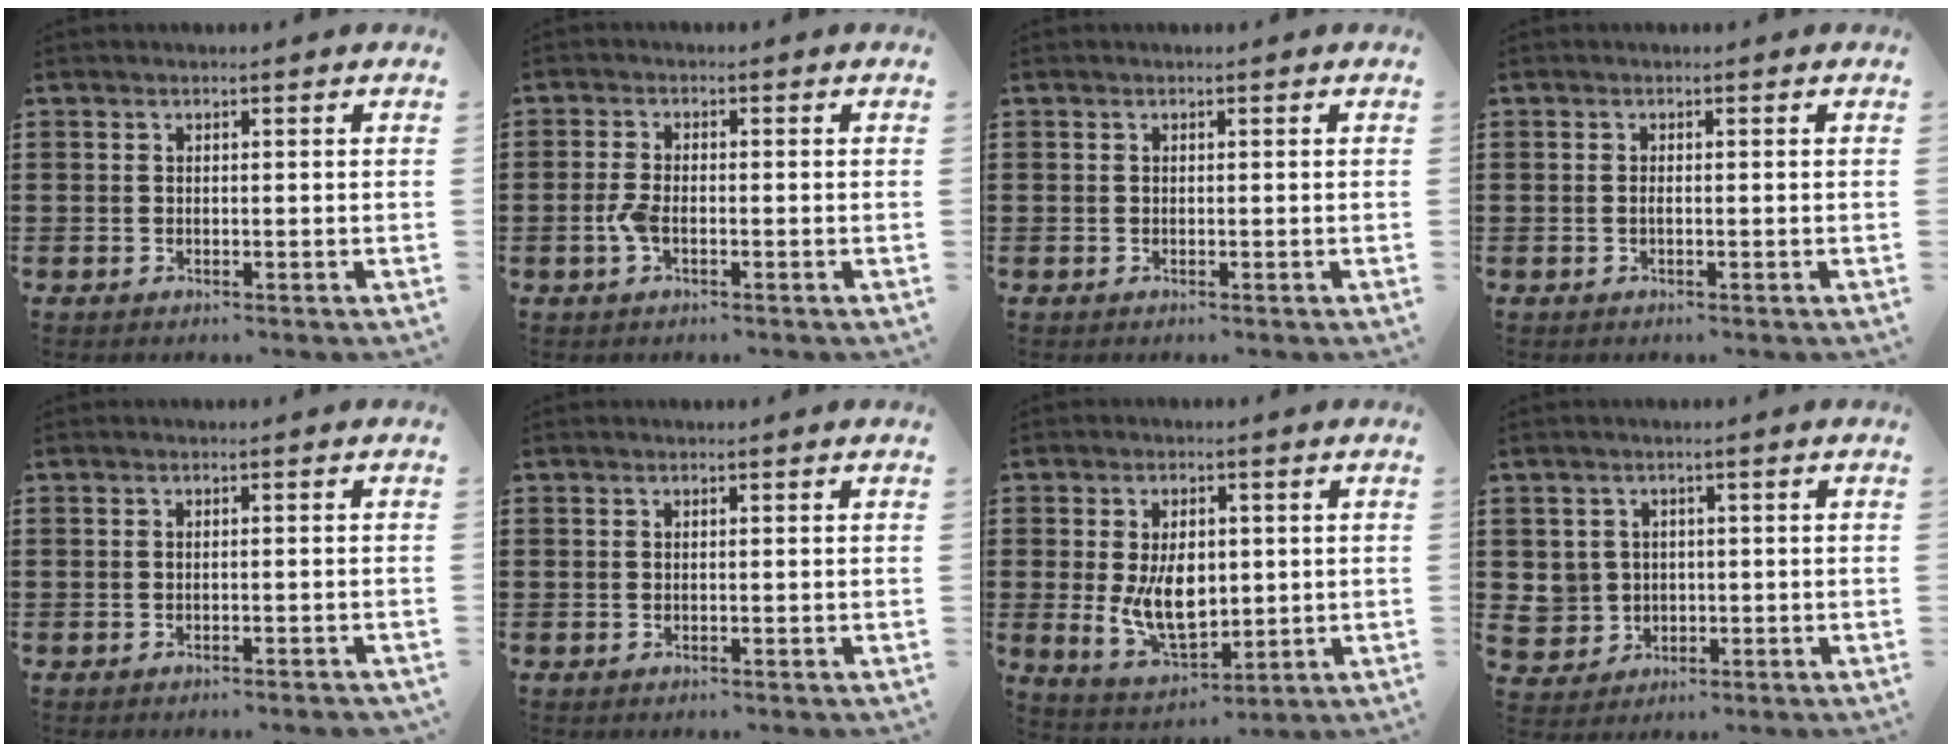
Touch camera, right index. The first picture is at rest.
{"total": 2.9, "force": [-1.0, 1.2, 2.5], "torque": [-0.066, -0.007, -0.023]}
{"total": 0.0}
{"total": 0.5, "force": [-0.2, 0.1, 0.5], "torque": [-0.009, -0.003, -0.003]}
{"total": 0.8, "force": [-0.7, -0.1, 0.2], "torque": [-0.005, -0.002, -0.015]}
{"total": 0.0}
{"total": 8.9, "force": [0.3, 5.4, 7.1], "torque": [-0.127, 0.000, 0.001]}
{"total": 4.0, "force": [-0.1, 3.9, 0.7], "torque": [-0.044, 0.006, -0.007]}